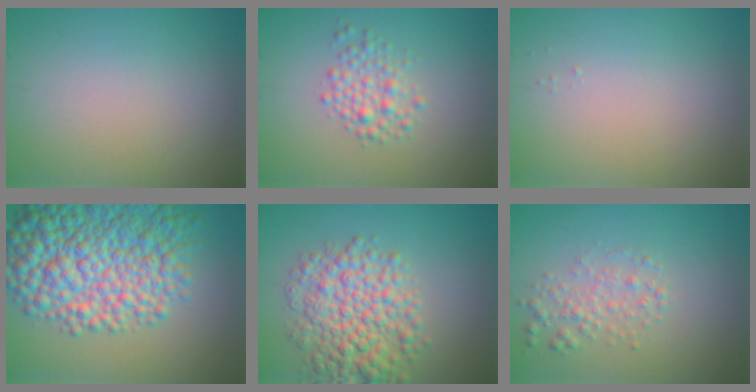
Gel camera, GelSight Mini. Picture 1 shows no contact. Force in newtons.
{"total": 2.4, "press": 2.4, "slide": 0.1}
{"total": 0.0}
{"total": 11.1, "press": 11.1, "slide": 0.3}
{"total": 6.8, "press": 6.8, "slide": 0.1}
{"total": 2.1, "press": 2.1, "slide": 0.0}